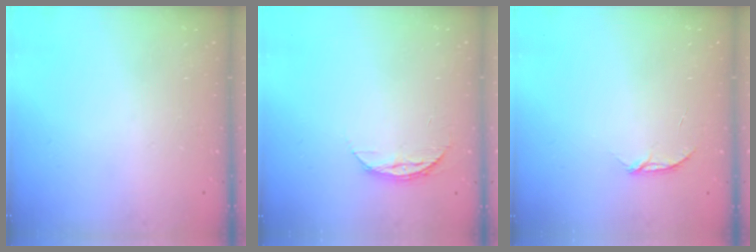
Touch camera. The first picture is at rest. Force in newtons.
{"total": 7.3, "press": 7.3, "slide": 0.6}
{"total": 3.1, "press": 3.0, "slide": 0.4}